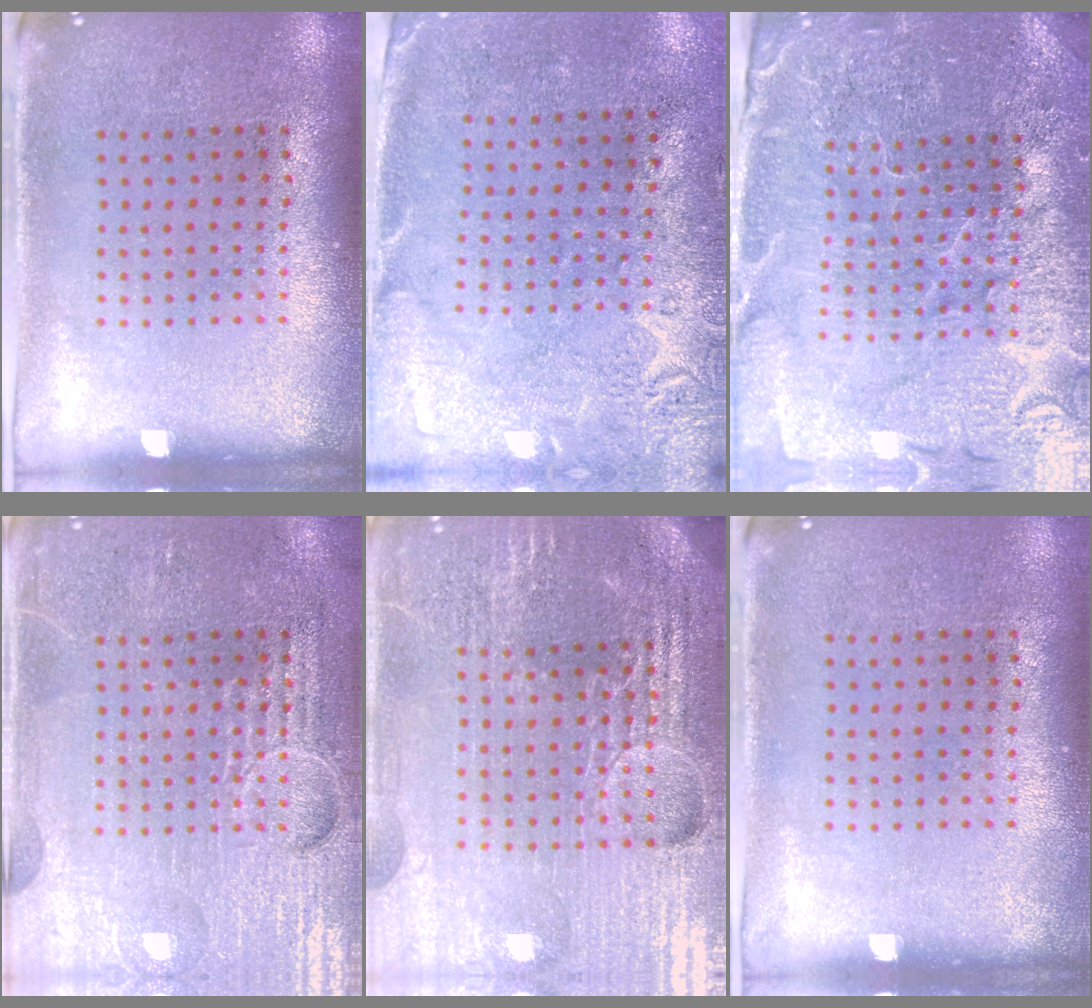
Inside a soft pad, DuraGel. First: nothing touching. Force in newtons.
{"total": 2.7, "press": 2.2, "slide": 1.6}
{"total": 4.6, "press": 4.4, "slide": 1.6}
{"total": 4.1, "press": 4.0, "slide": 0.5}
{"total": 6.1, "press": 5.4, "slide": 2.7}
{"total": 0.0}